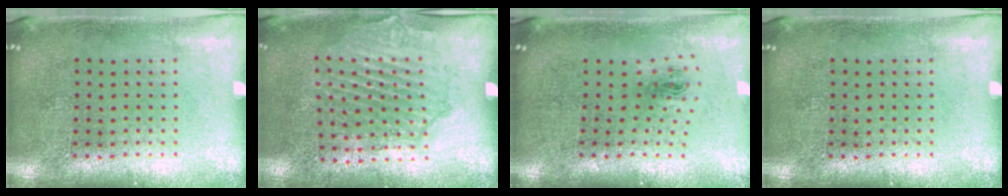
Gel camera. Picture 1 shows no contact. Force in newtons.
{"total": 1.6, "press": 1.4, "slide": 0.7}
{"total": 1.0, "press": 0.4, "slide": 0.9}
{"total": 0.0}